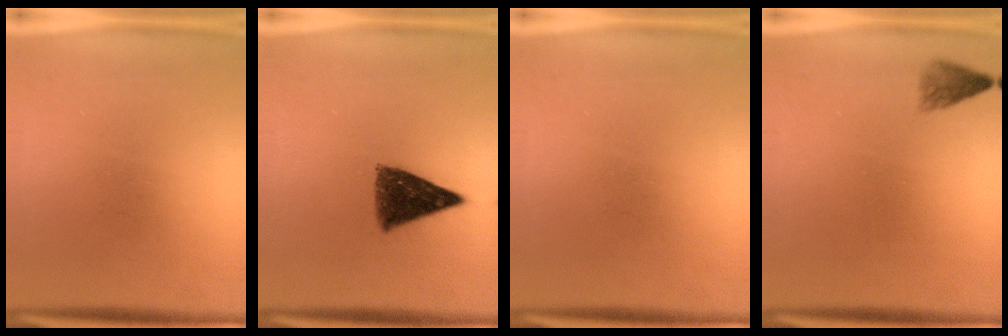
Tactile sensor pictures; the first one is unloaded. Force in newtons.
{"total": 9.0}
{"total": 0.0}
{"total": 1.8}